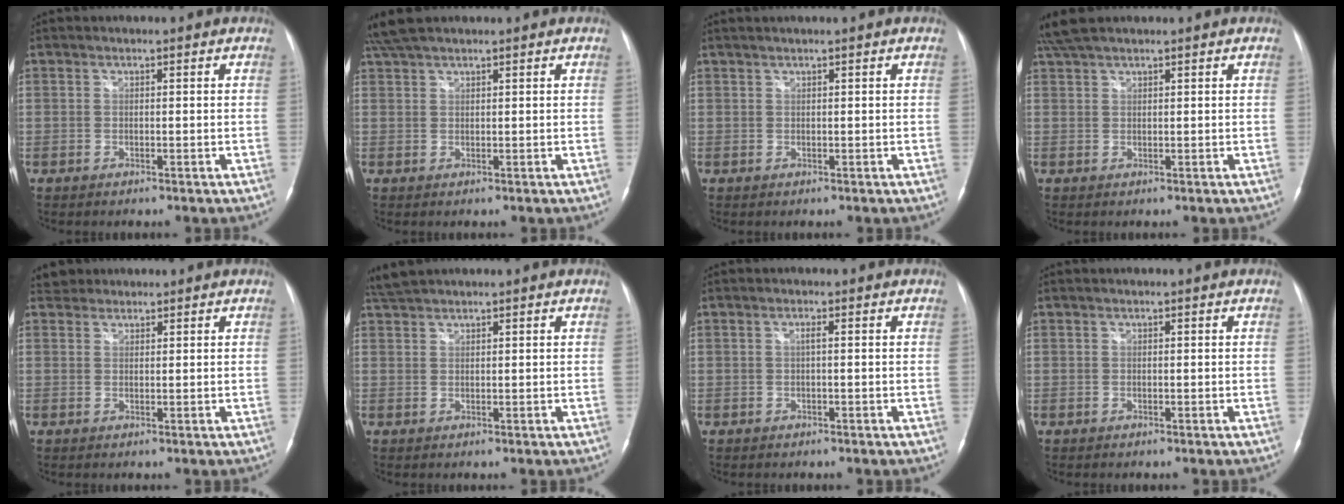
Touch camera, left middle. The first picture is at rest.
{"total": 4.5, "force": [3.9, 0.9, 2.1], "torque": [-0.048, 0.027, 0.079]}
{"total": 1.4, "force": [1.0, -0.2, 0.9], "torque": [-0.017, 0.014, 0.022]}
{"total": 4.3, "force": [3.7, 0.8, 2.0], "torque": [-0.046, 0.026, 0.075]}
{"total": 2.0, "force": [1.7, 0.9, -0.5], "torque": [0.006, 0.013, 0.028]}
{"total": 2.8, "force": [2.7, 0.2, 0.7], "torque": [-0.024, 0.018, 0.057]}
{"total": 0.7, "force": [0.0, 0.0, 0.7], "torque": [-0.016, 0.000, 0.001]}
{"total": 0.0}